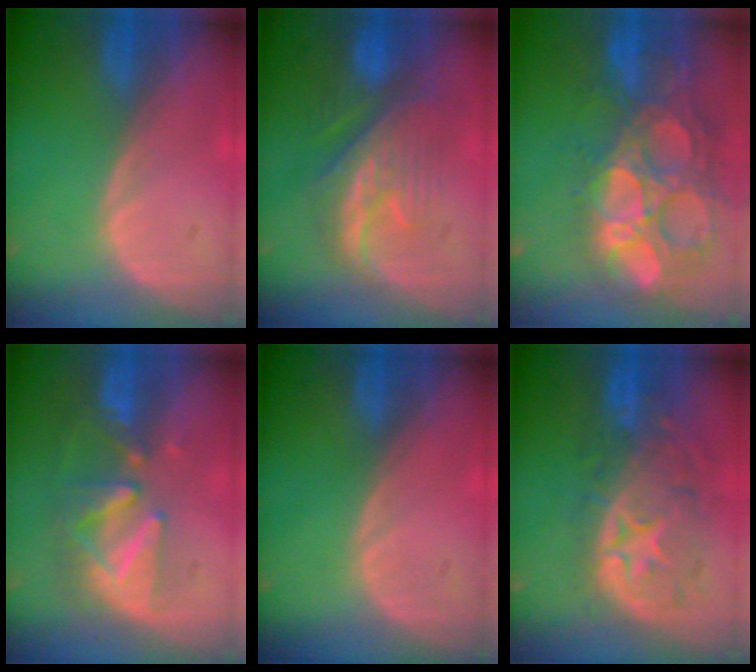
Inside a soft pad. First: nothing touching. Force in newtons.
{"total": 9.4, "press": 8.8, "slide": 3.5}
{"total": 15.2, "press": 12.6, "slide": 8.5}
{"total": 8.5, "press": 8.0, "slide": 3.1}
{"total": 0.0}
{"total": 11.1, "press": 9.8, "slide": 5.2}